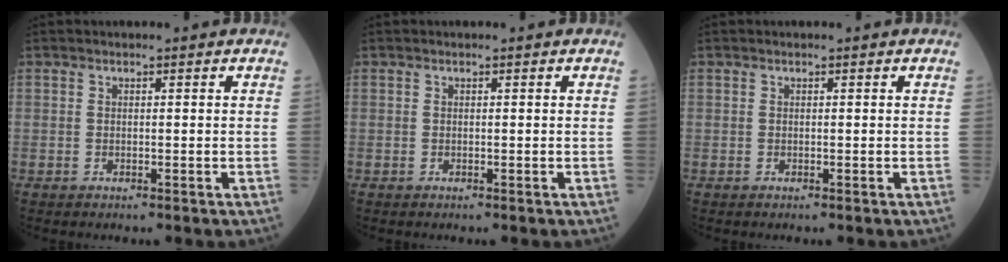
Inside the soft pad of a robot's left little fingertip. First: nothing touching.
{"total": 0.0}
{"total": 0.0}